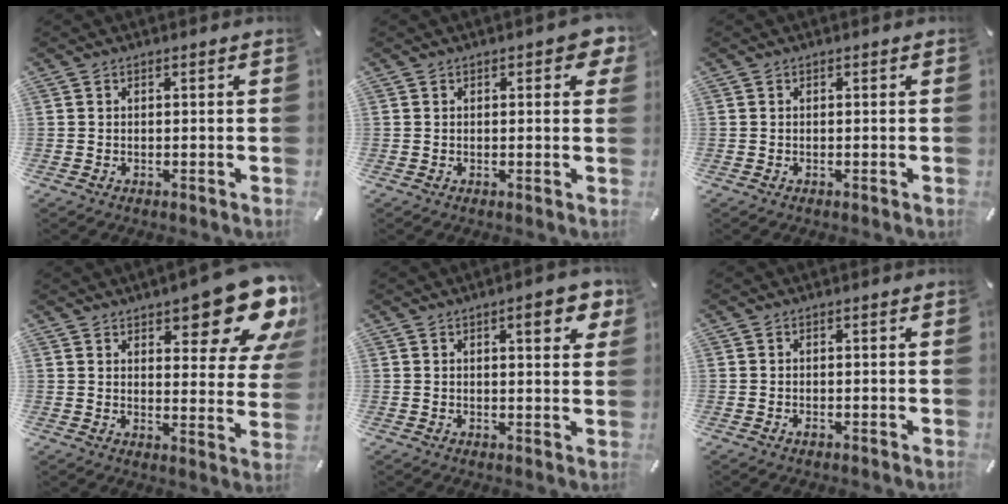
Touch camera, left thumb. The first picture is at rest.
{"total": 3.4, "force": [1.2, 1.5, 2.8], "torque": [-0.033, -0.002, 0.016]}
{"total": 0.0}
{"total": 16.0, "force": [10.8, 5.9, 10.2], "torque": [-0.116, -0.086, 0.179]}
{"total": 7.3, "force": [3.5, 2.2, 6.0], "torque": [-0.081, -0.010, 0.053]}
{"total": 0.6, "force": [-0.3, 0.2, 0.5], "torque": [-0.010, -0.003, -0.005]}